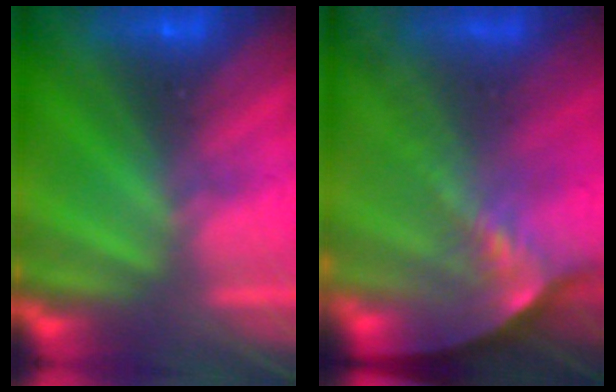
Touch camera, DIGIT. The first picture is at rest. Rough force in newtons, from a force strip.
{"total": 9.1}